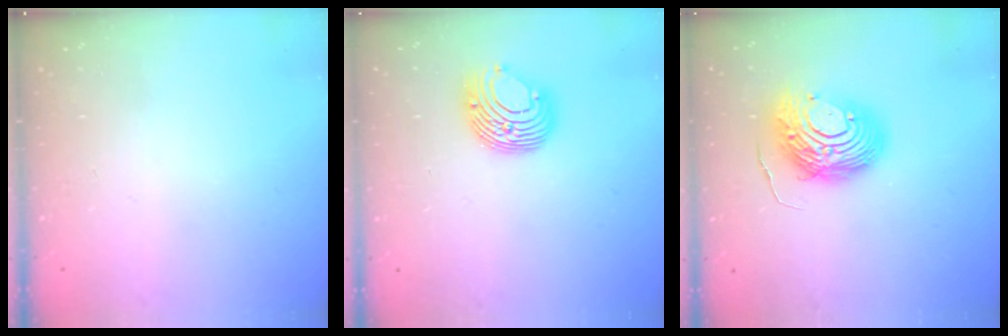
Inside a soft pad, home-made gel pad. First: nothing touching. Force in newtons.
{"total": 10.6, "press": 10.6, "slide": 0.3}
{"total": 13.3, "press": 13.2, "slide": 1.2}